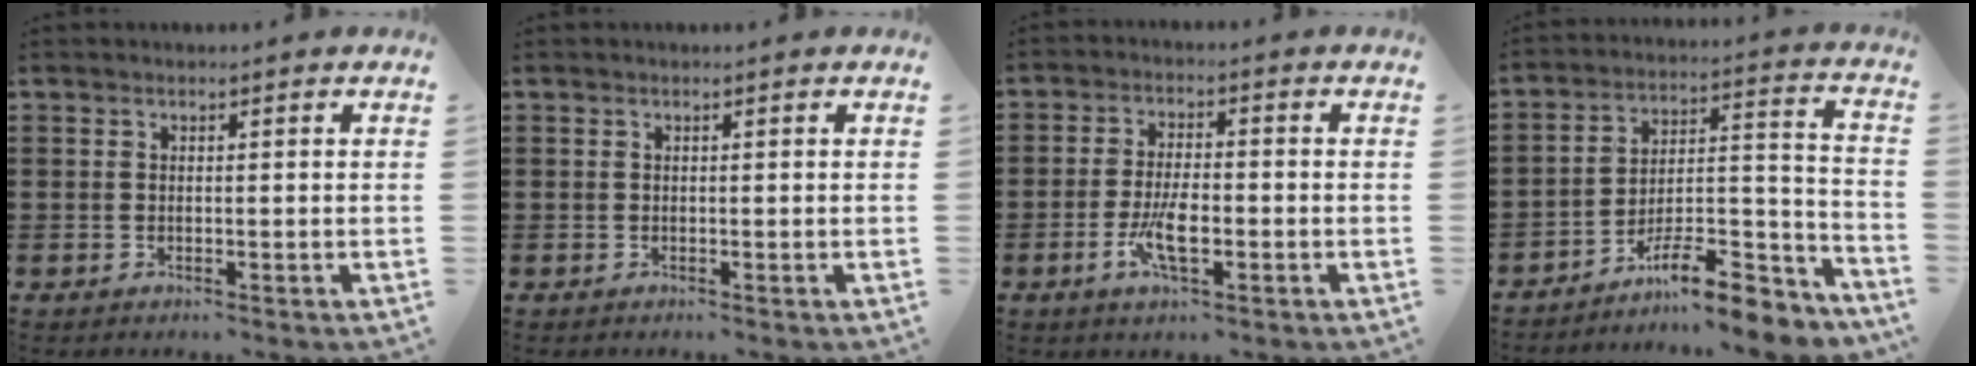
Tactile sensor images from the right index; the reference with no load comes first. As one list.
[{"total": 0.0}, {"total": 6.1, "force": [-2.1, 2.0, 5.3], "torque": [-0.114, -0.006, -0.042]}, {"total": 10.6, "force": [-8.9, 1.8, 5.4], "torque": [-0.069, 0.028, -0.166]}]